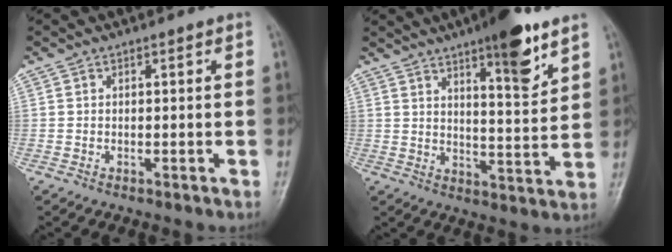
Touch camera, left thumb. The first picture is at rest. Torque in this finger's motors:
{"motor_torque": [1.46, 0.90, 1.04, -0.70, 0.03]}